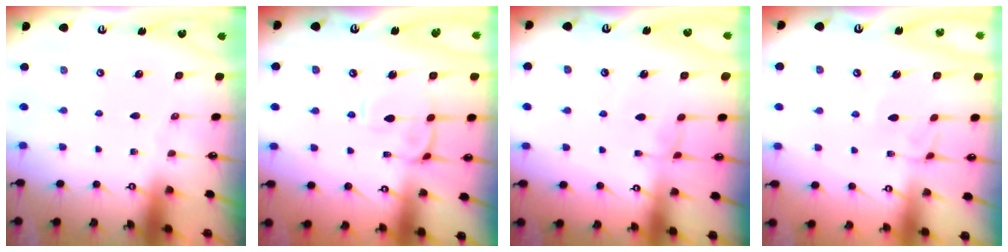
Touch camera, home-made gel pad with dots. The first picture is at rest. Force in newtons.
{"total": 1.7, "press": 1.5, "slide": 0.6}
{"total": 1.4, "press": 1.3, "slide": 0.4}
{"total": 3.7, "press": 3.7, "slide": 0.1}